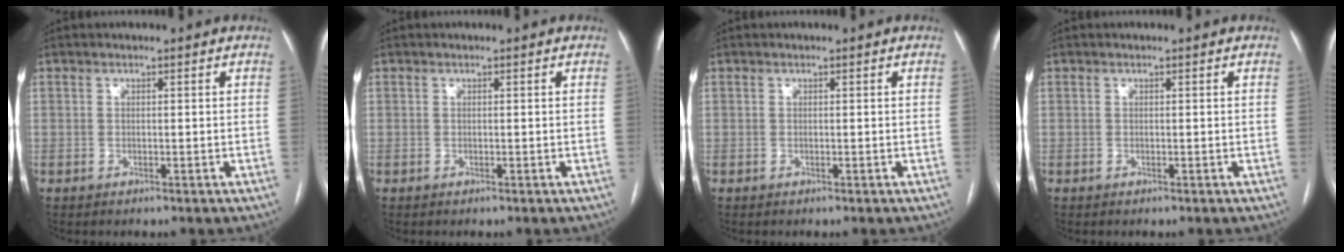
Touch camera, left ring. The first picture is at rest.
{"total": 0.0}
{"total": 0.0}
{"total": 0.0}